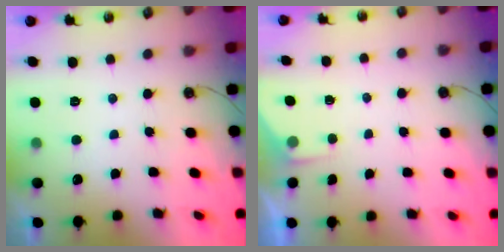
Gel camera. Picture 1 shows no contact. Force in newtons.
{"total": 1.4, "press": 1.3, "slide": 0.2}